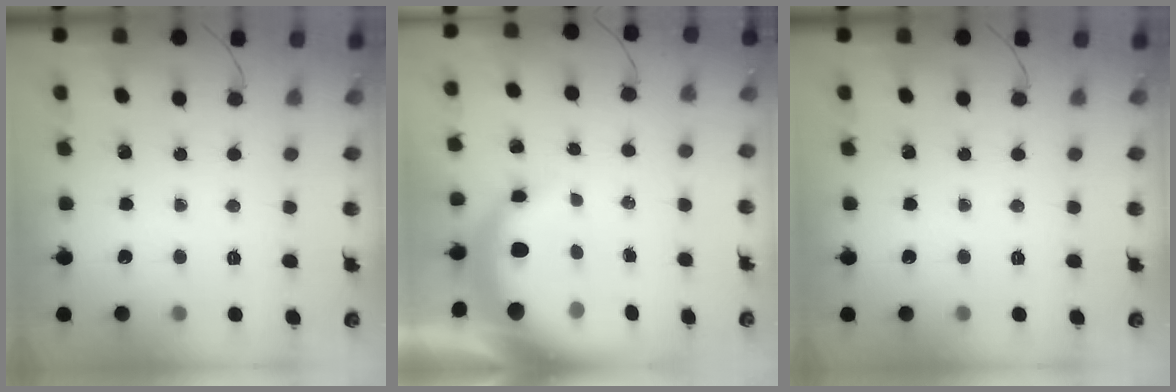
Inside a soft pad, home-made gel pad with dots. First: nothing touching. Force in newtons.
{"total": 8.5, "press": 8.4, "slide": 1.5}
{"total": 0.0}